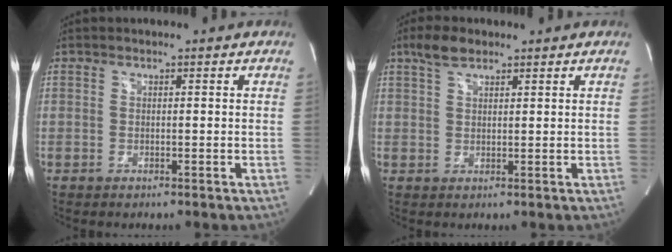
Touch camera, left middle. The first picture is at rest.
{"total": 3.7, "force": [2.7, 1.5, 2.0], "torque": [-0.049, 0.010, 0.054]}